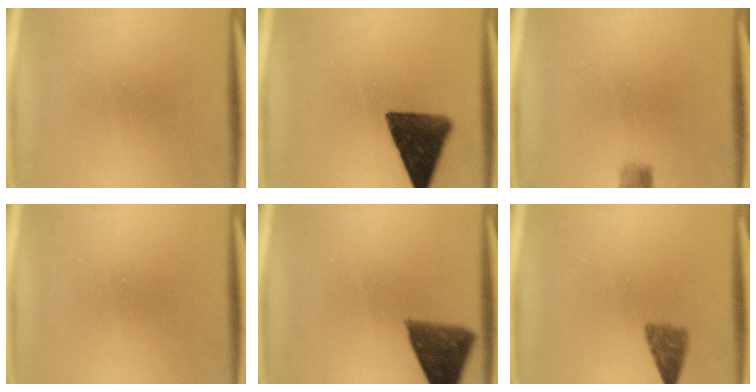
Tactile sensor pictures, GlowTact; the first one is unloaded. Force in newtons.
{"total": 12.1}
{"total": 2.2}
{"total": 0.0}
{"total": 7.6}
{"total": 3.4}